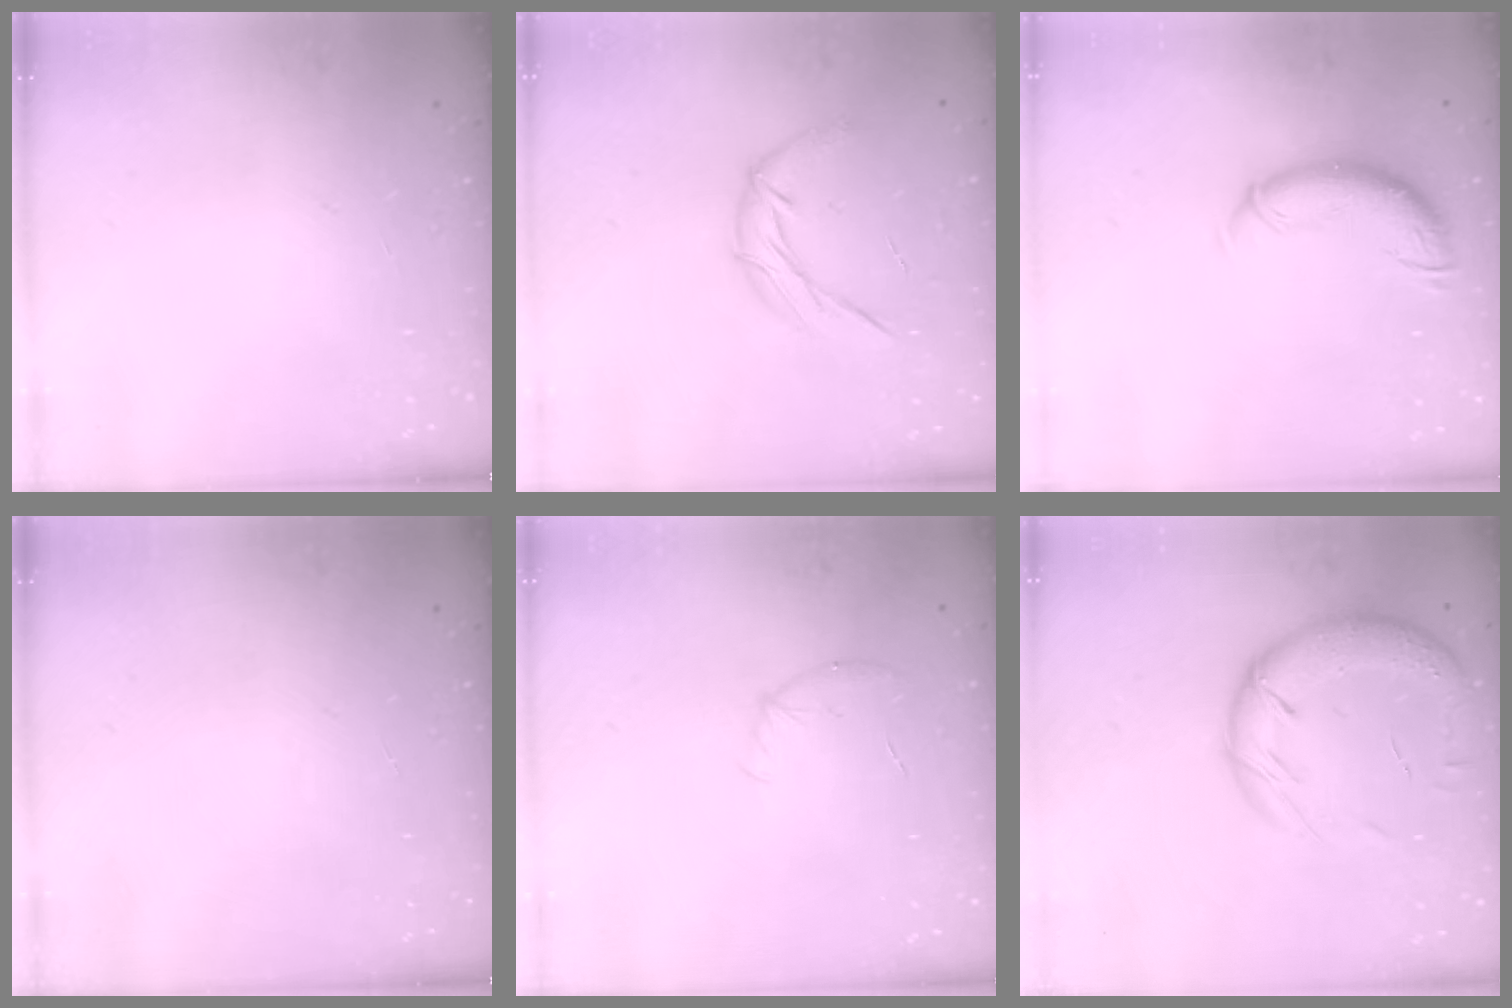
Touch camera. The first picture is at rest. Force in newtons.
{"total": 8.8, "press": 8.8, "slide": 0.4}
{"total": 10.4, "press": 10.3, "slide": 0.9}
{"total": 0.0}
{"total": 5.5, "press": 5.3, "slide": 1.4}
{"total": 19.3, "press": 18.8, "slide": 4.3}